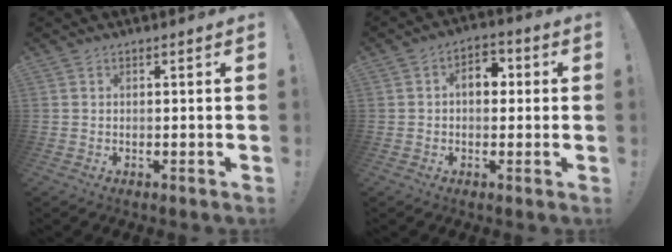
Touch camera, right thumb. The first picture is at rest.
{"total": 6.9, "force": [1.1, 4.7, 5.0], "torque": [-0.063, 0.004, 0.016]}